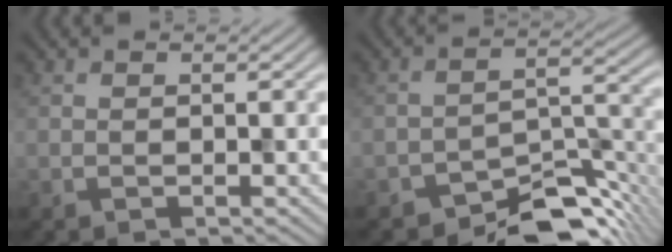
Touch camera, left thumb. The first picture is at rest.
{"total": 8.9, "force": [-7.1, 3.3, 4.2], "torque": [-0.043, 0.000, -0.127]}